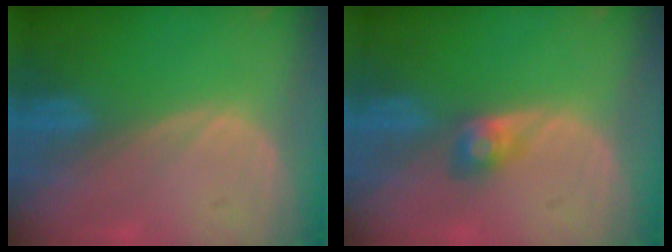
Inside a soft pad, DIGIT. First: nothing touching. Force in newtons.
{"total": 2.4, "press": 2.4, "slide": 0.4}